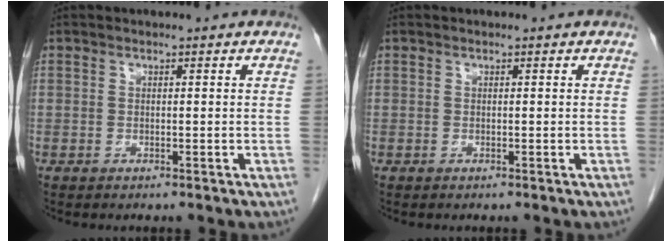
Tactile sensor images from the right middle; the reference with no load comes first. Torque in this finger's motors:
{"motor_torque": [-0.17, 0.22, -0.02, 0.00]}